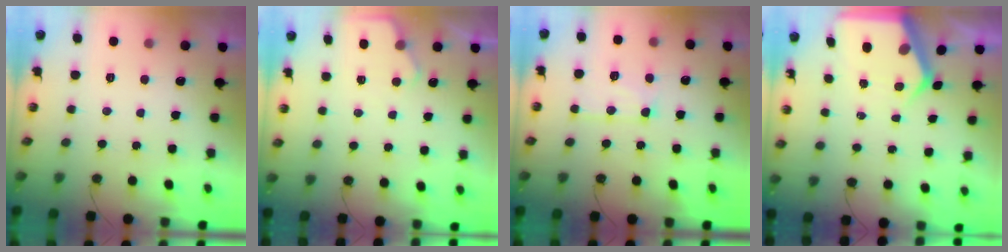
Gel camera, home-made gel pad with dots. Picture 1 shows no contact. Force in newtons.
{"total": 3.2, "press": 3.1, "slide": 0.5}
{"total": 10.8, "press": 10.8, "slide": 1.0}
{"total": 6.3, "press": 6.3, "slide": 0.6}